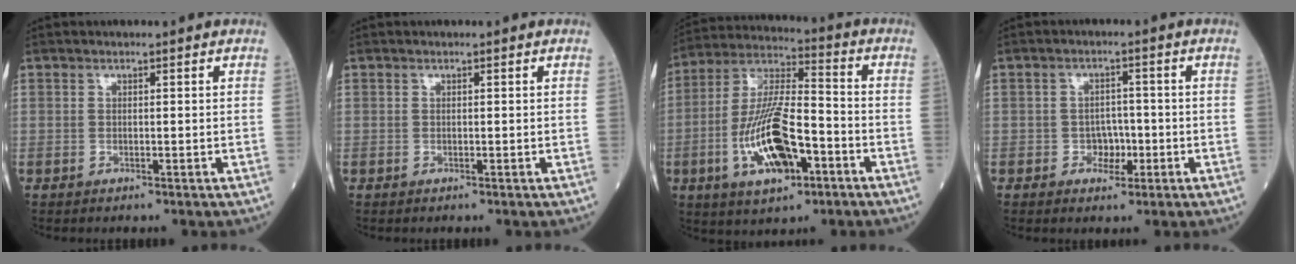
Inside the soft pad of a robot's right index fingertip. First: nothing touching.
{"total": 0.0}
{"total": 14.9, "force": [-5.0, 4.8, 13.1], "torque": [-0.264, 0.001, -0.088]}
{"total": 3.2, "force": [-1.1, 2.3, 1.8], "torque": [-0.018, 0.007, -0.018]}